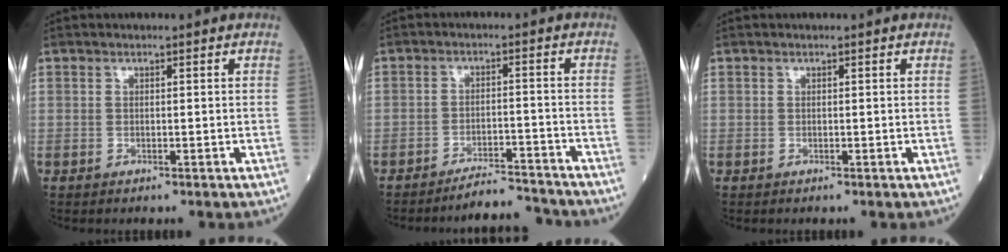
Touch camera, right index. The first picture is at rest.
{"total": 5.5, "force": [-5.5, 0.3, 0.4], "torque": [-0.002, 0.003, -0.087]}
{"total": 0.0}